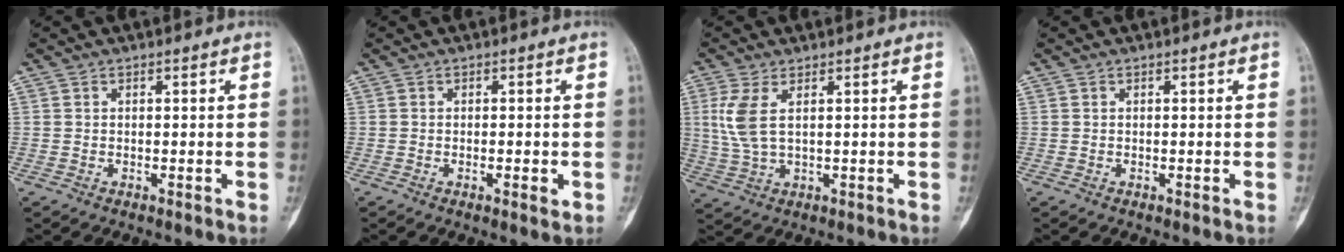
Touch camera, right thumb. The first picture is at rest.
{"total": 2.1, "force": [-0.7, 0.6, 1.9], "torque": [-0.031, -0.001, -0.009]}
{"total": 6.2, "force": [1.7, 2.6, 5.4], "torque": [-0.136, -0.002, 0.043]}
{"total": 0.0}